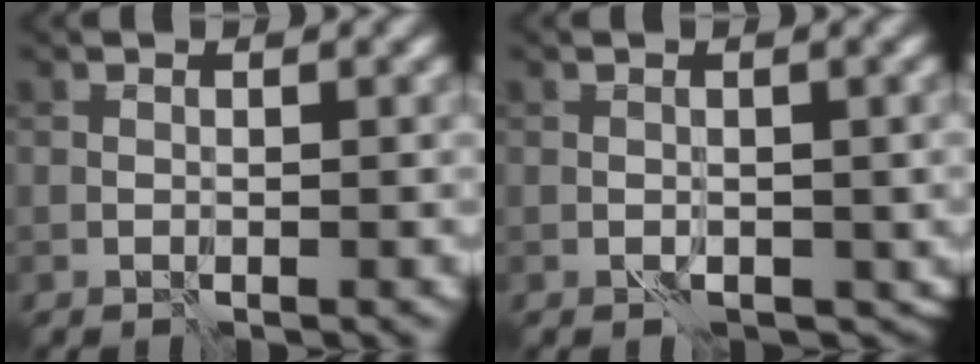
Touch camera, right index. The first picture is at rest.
{"total": 2.8, "force": [-1.0, 1.8, 1.9], "torque": [-0.020, -0.007, -0.009]}